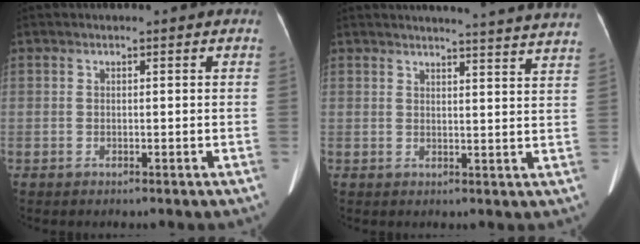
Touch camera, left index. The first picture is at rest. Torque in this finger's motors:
{"motor_torque": [-0.41, -0.95, 0.01, 0.06]}